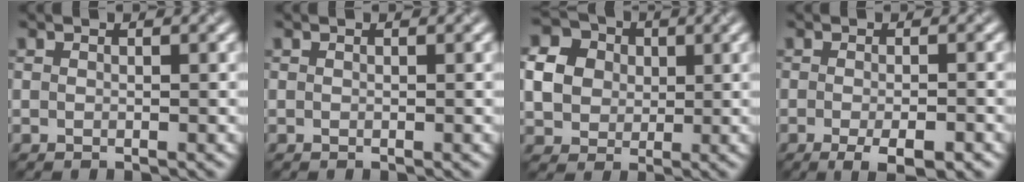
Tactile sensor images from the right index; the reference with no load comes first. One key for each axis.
{"total": 0.0}
{"total": 3.8, "fx": 0.3, "fy": 3.6, "fz": 1.3, "tx": -0.037, "ty": 0.017, "tz": 0.012}
{"total": 3.9, "fx": -2.3, "fy": 0.6, "fz": 3.2, "tx": -0.050, "ty": 0.002, "tz": -0.020}